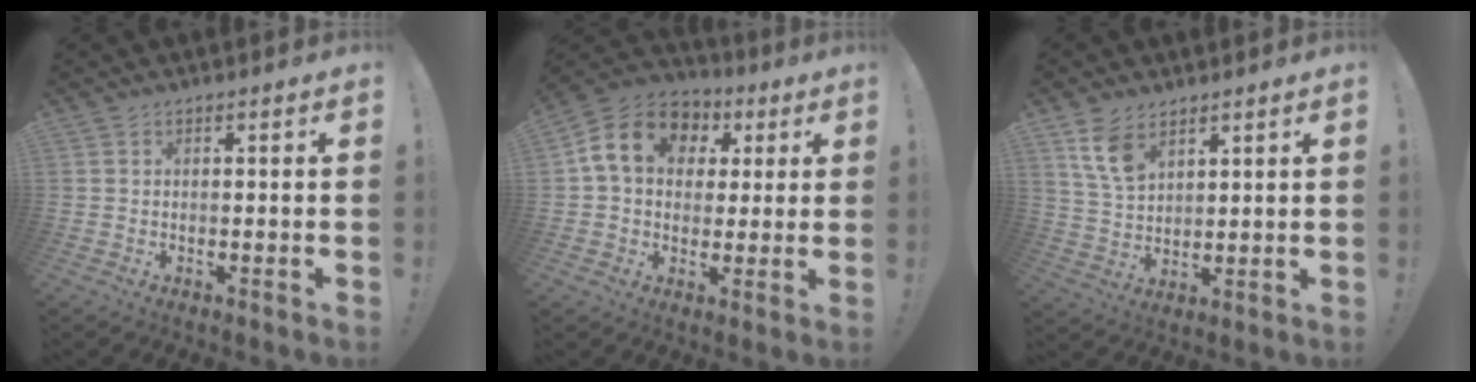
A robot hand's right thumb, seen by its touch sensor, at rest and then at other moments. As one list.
[{"total": 14.9, "force": [4.4, 11.4, 8.5], "torque": [-0.126, 0.001, 0.088]}, {"total": 9.0, "force": [5.6, 5.0, 5.0], "torque": [-0.095, -0.020, 0.109]}]